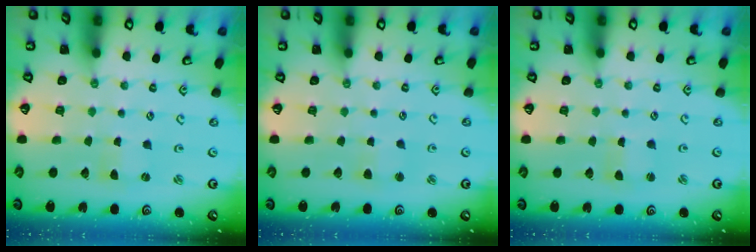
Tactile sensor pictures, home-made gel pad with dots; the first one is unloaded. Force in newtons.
{"total": 2.5, "press": 2.4, "slide": 0.5}
{"total": 0.8, "press": 0.8, "slide": 0.2}